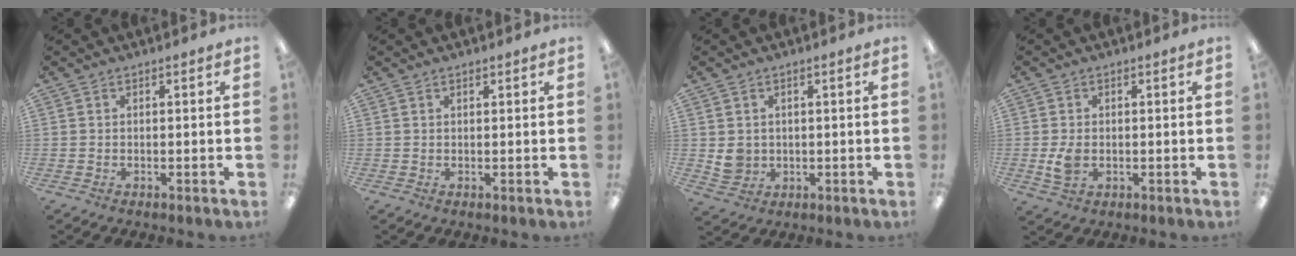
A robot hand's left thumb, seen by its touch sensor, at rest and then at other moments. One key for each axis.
{"total": 0.7, "fx": 0.5, "fy": 0.2, "fz": 0.3, "tx": -0.007, "ty": 0.002, "tz": 0.010}
{"total": 3.8, "fx": 1.0, "fy": 3.5, "fz": 1.0, "tx": -0.009, "ty": -0.001, "tz": 0.020}
{"total": 4.1, "fx": -0.3, "fy": 2.9, "fz": 3.0, "tx": -0.050, "ty": -0.005, "tz": -0.010}